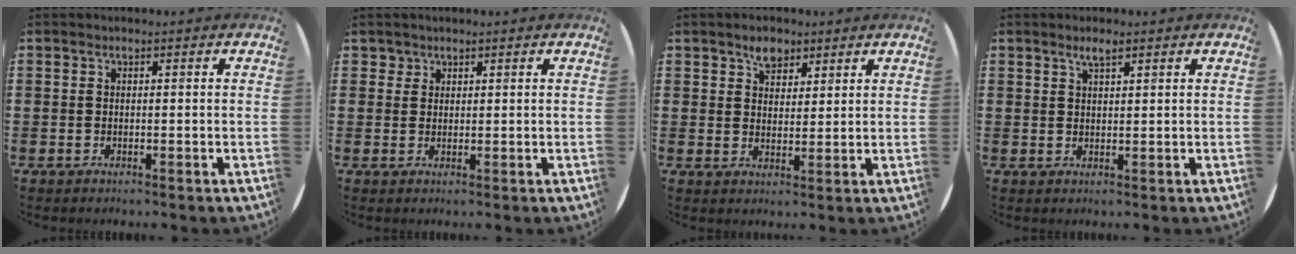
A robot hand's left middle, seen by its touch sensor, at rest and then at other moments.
{"total": 1.4, "force": [1.2, 0.8, 0.1], "torque": [0.004, -0.001, 0.022]}
{"total": 3.5, "force": [2.7, 2.0, 1.1], "torque": [-0.009, 0.000, 0.046]}
{"total": 2.0, "force": [1.6, 0.4, 1.1], "torque": [-0.024, 0.003, 0.028]}